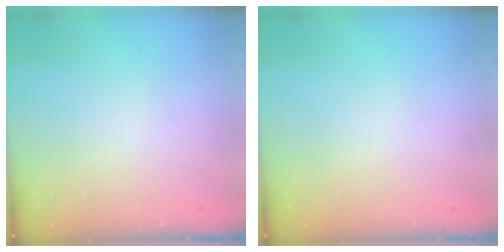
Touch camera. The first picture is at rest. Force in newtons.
{"total": 0.0}